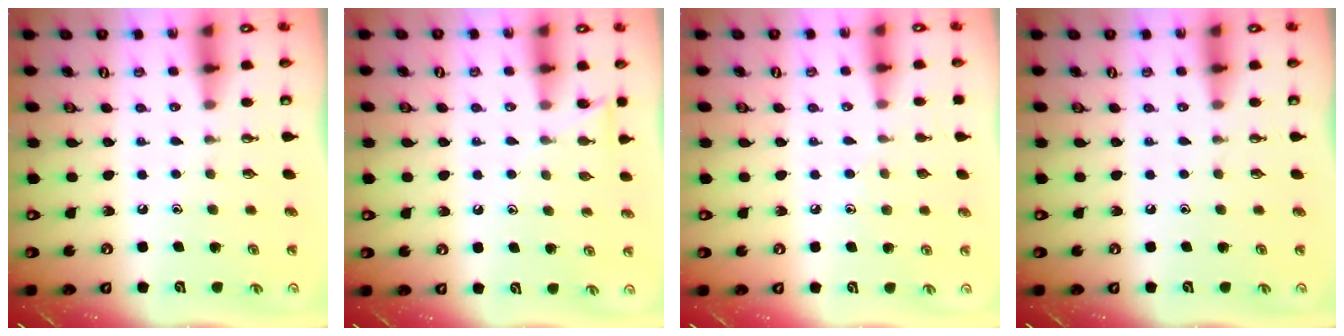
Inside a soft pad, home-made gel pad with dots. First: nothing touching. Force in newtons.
{"total": 6.8, "press": 6.8, "slide": 0.6}
{"total": 5.4, "press": 5.3, "slide": 0.7}
{"total": 0.0}